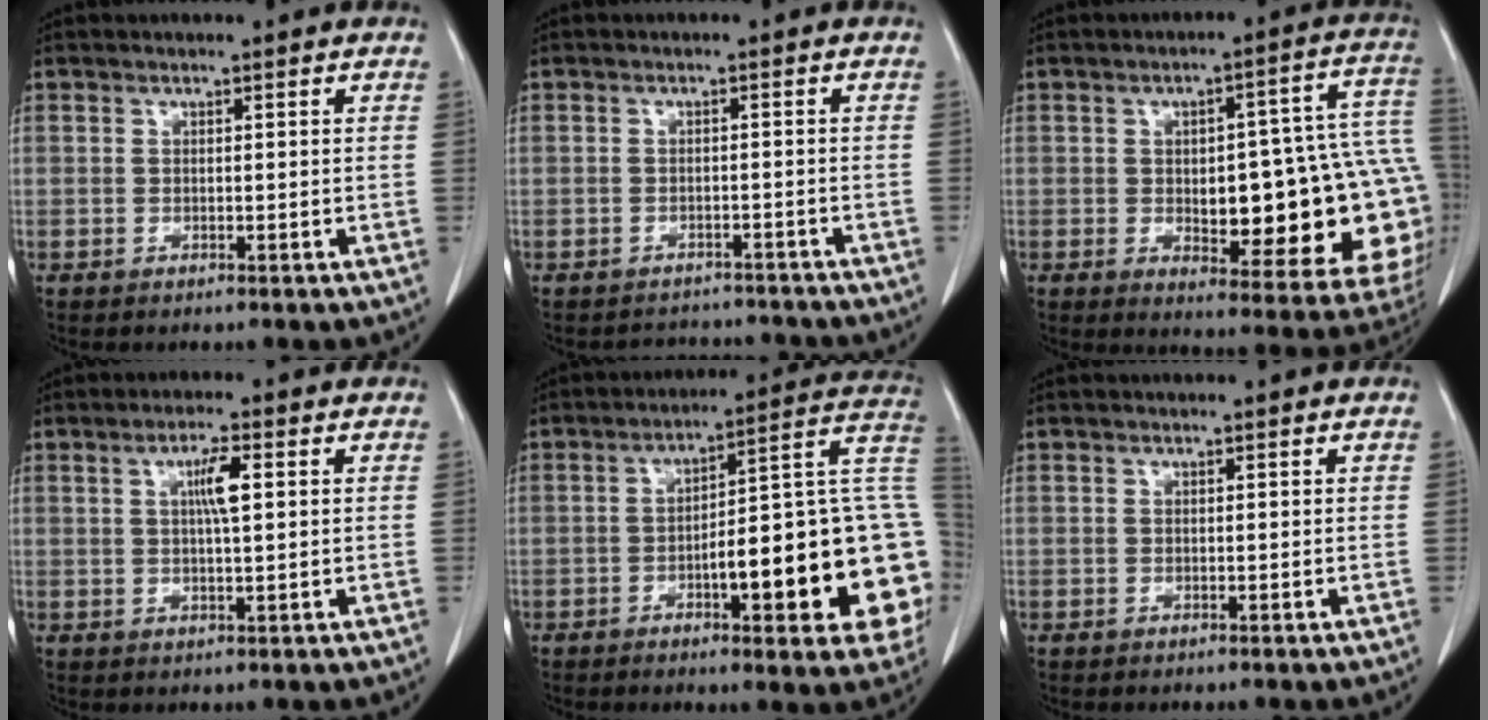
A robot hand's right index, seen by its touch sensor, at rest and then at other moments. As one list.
[{"total": 5.1, "force": [-4.7, 1.7, -0.6], "torque": [0.013, 0.016, -0.055]}, {"total": 22.6, "force": [-2.2, 6.8, 21.5], "torque": [-0.189, 0.034, -0.004]}, {"total": 4.2, "force": [1.1, 0.4, 4.1], "torque": [-0.073, 0.001, 0.018]}, {"total": 22.9, "force": [-4.8, 4.6, 21.9], "torque": [-0.207, 0.031, -0.054]}, {"total": 0.0}]